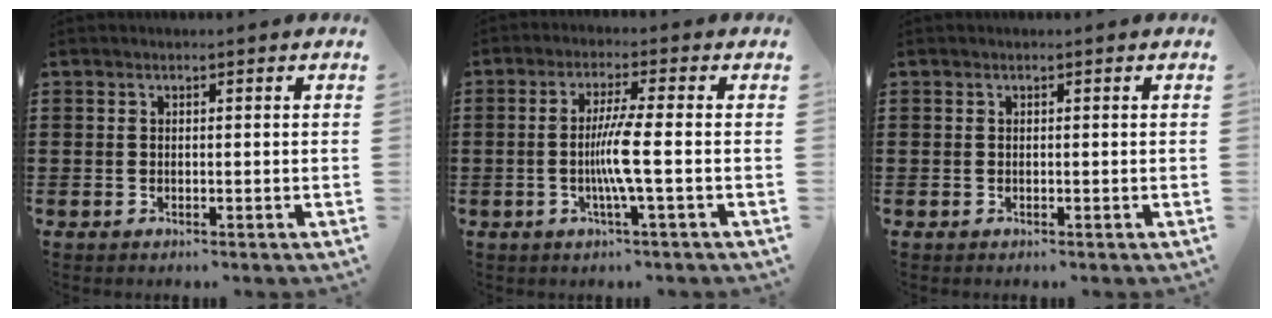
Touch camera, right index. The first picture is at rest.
{"total": 5.9, "force": [-1.1, -0.5, 5.8], "torque": [-0.117, -0.015, -0.028]}
{"total": 0.0}